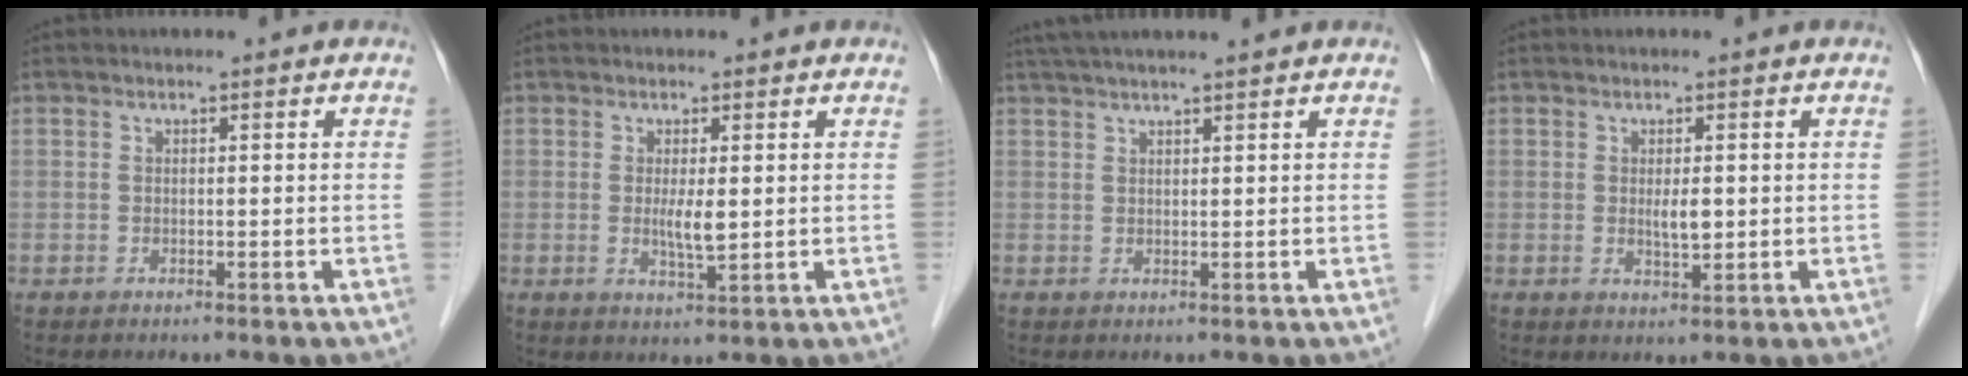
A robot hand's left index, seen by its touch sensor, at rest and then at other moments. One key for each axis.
{"total": 2.9, "fx": 0.2, "fy": 0.4, "fz": 2.8, "tx": -0.055, "ty": -0.008, "tz": 0.006}
{"total": 7.6, "fx": 6.5, "fy": -0.4, "fz": 3.9, "tx": -0.060, "ty": 0.034, "tz": 0.099}
{"total": 2.2, "fx": 0.1, "fy": 0.7, "fz": 2.1, "tx": -0.038, "ty": -0.005, "tz": 0.003}